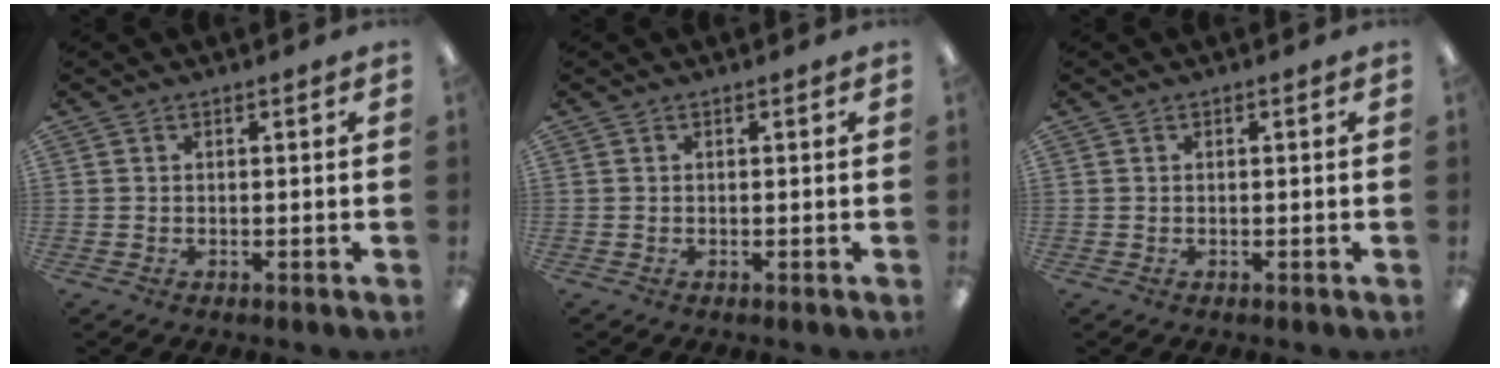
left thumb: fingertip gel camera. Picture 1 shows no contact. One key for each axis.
{"total": 0.0}
{"total": 0.0}